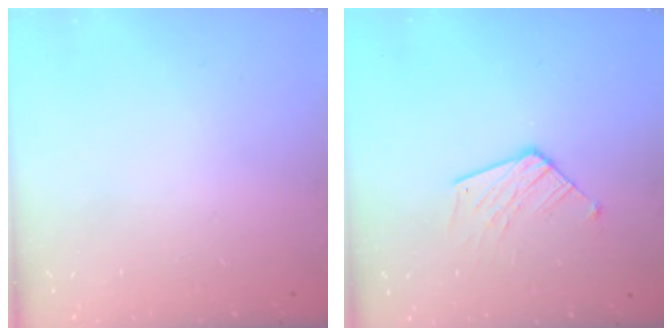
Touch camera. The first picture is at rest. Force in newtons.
{"total": 9.3, "press": 9.3, "slide": 0.9}